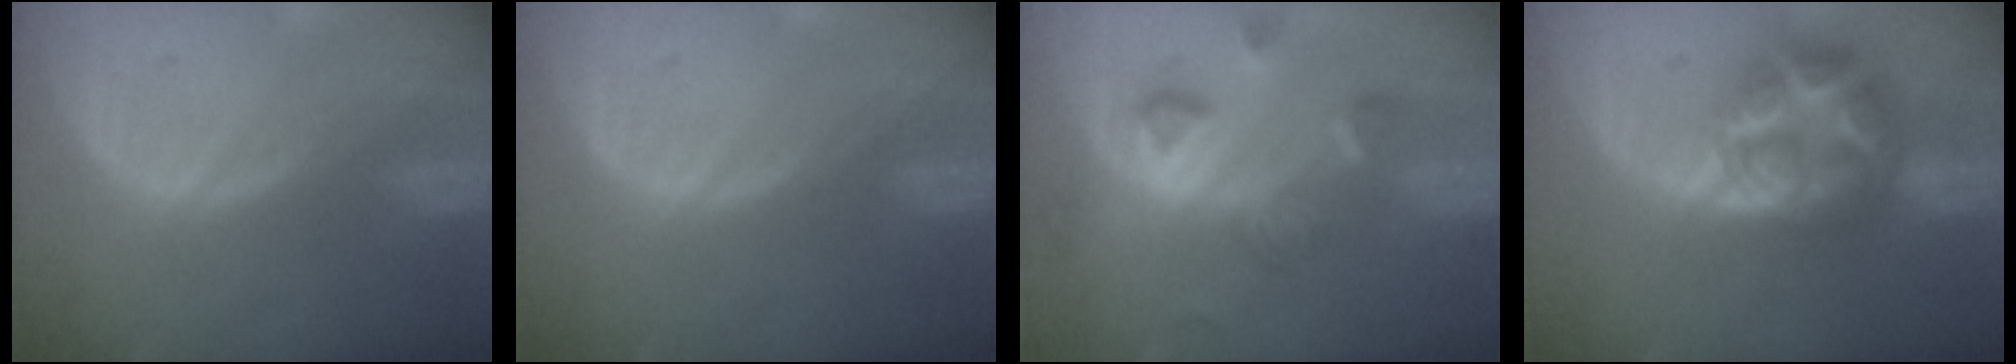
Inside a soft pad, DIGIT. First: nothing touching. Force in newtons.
{"total": 0.0}
{"total": 8.1, "press": 7.2, "slide": 3.7}
{"total": 8.9, "press": 8.9, "slide": 0.5}